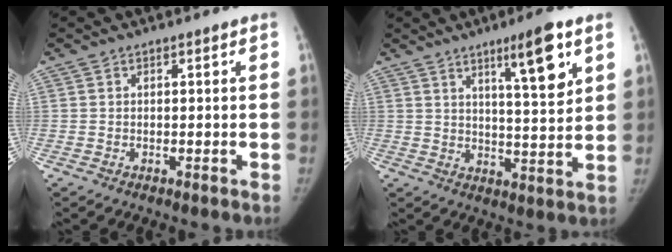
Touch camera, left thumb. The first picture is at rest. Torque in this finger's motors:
{"motor_torque": [0.51, -0.20, 0.95, -0.79, 0.17]}